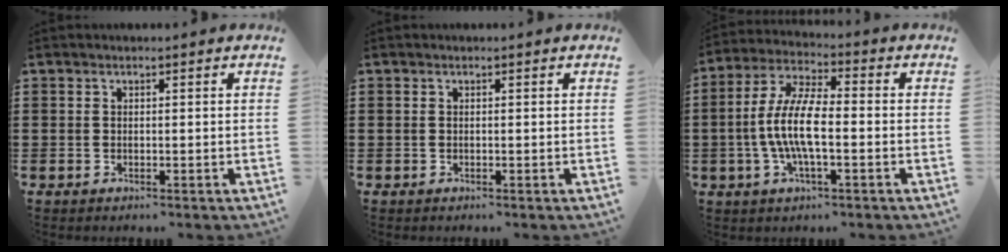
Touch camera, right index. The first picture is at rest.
{"total": 0.0}
{"total": 8.8, "force": [-1.8, 2.7, 8.2], "torque": [-0.189, -0.012, -0.041]}